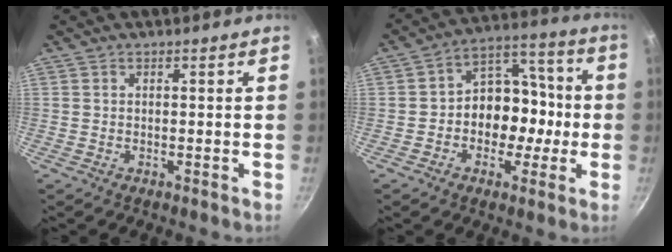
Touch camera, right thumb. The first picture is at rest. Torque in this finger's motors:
{"motor_torque": [-0.25, 0.74, 0.36, 0.40, 0.05]}